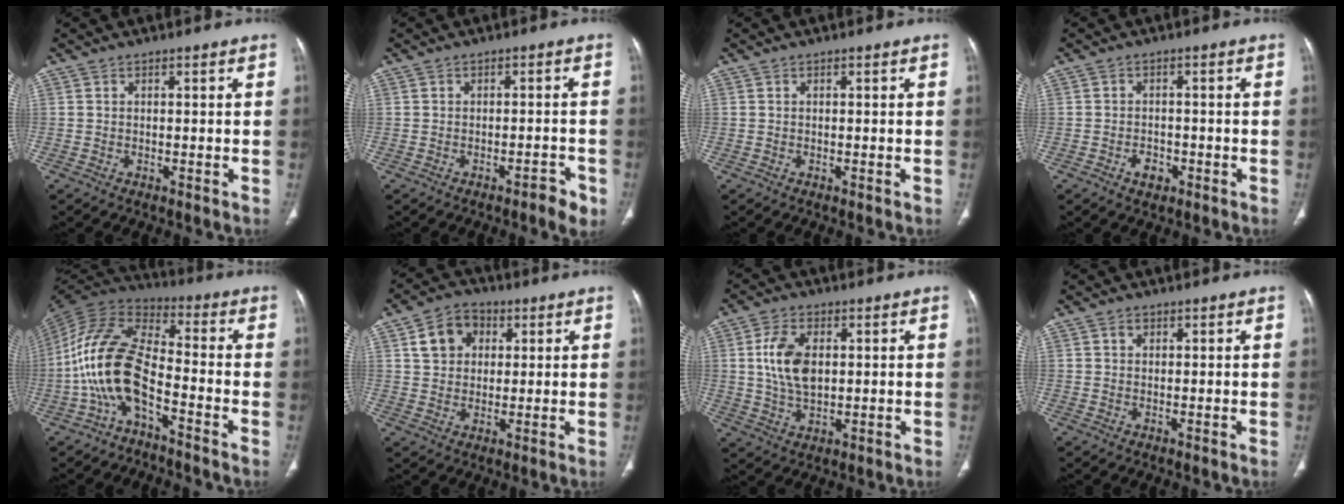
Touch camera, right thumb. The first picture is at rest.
{"total": 2.9, "force": [-1.9, 0.9, 2.0], "torque": [-0.023, 0.017, -0.023]}
{"total": 0.0}
{"total": 4.4, "force": [-2.3, 3.0, 2.2], "torque": [-0.019, 0.022, -0.034]}
{"total": 14.2, "force": [-5.2, 6.5, 11.5], "torque": [-0.238, 0.062, -0.110]}
{"total": 8.5, "force": [3.0, 6.7, 4.3], "torque": [-0.048, 0.001, 0.047]}
{"total": 9.1, "force": [1.5, 5.4, 7.2], "torque": [-0.135, -0.006, 0.034]}
{"total": 1.2, "force": [0.6, 0.8, 0.5], "torque": [-0.003, -0.002, 0.011]}